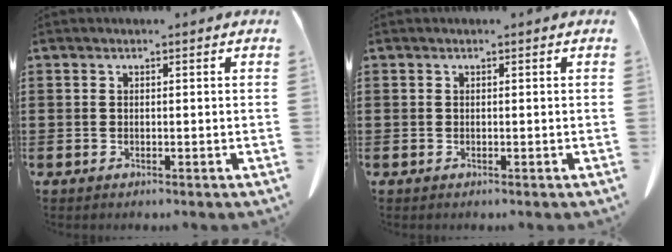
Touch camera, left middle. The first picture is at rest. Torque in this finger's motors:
{"motor_torque": [0.01, 0.00, -0.04, -0.01]}